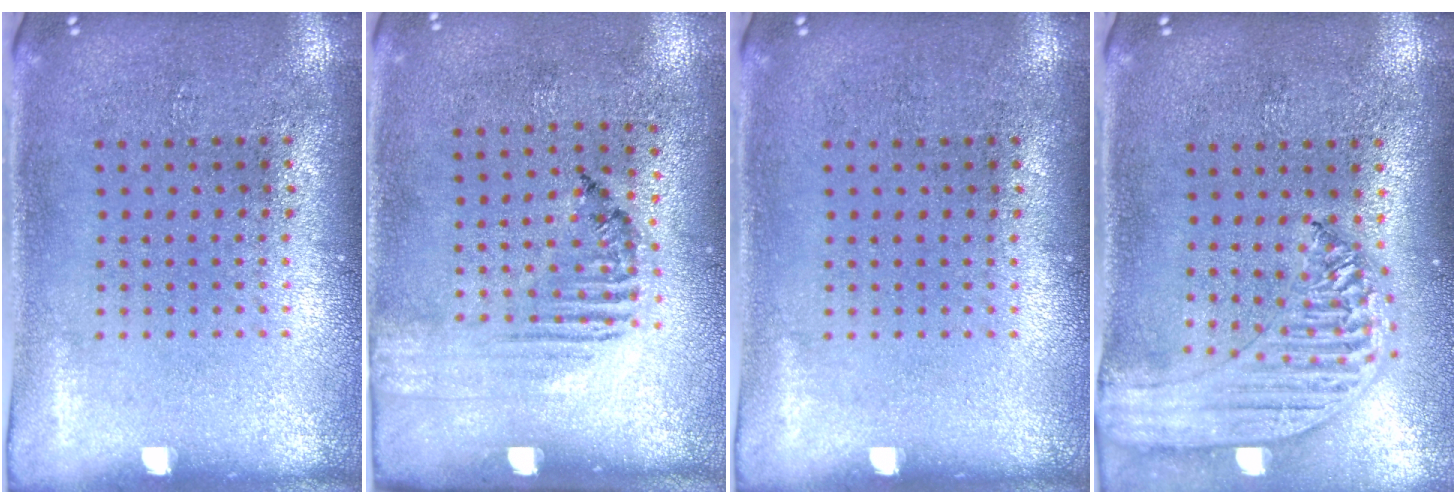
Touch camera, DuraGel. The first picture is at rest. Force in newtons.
{"total": 1.5, "press": 0.9, "slide": 1.2}
{"total": 0.0}
{"total": 1.8, "press": 1.7, "slide": 0.6}